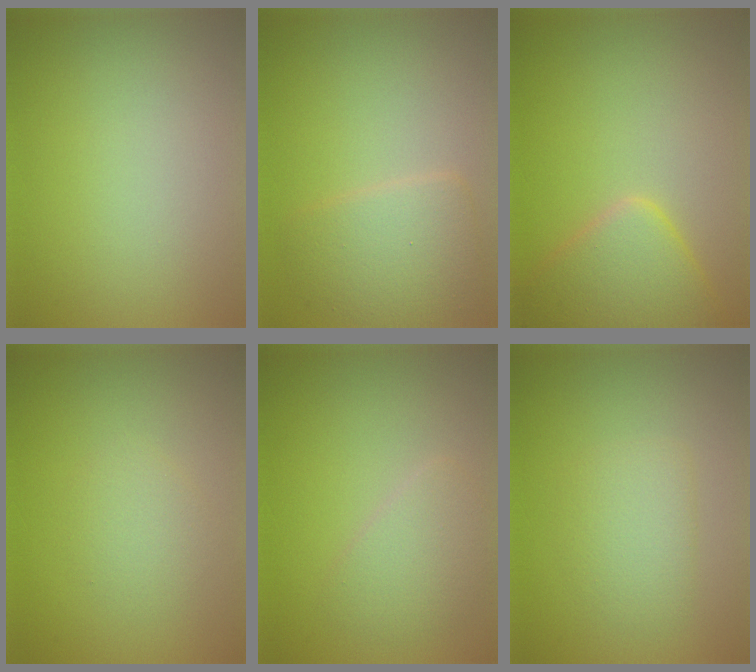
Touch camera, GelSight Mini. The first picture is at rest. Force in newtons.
{"total": 3.7, "press": 3.7, "slide": 0.1}
{"total": 4.9, "press": 4.9, "slide": 0.3}
{"total": 1.7, "press": 1.7, "slide": 0.0}
{"total": 2.5, "press": 2.5, "slide": 0.1}
{"total": 2.4, "press": 2.4, "slide": 0.4}